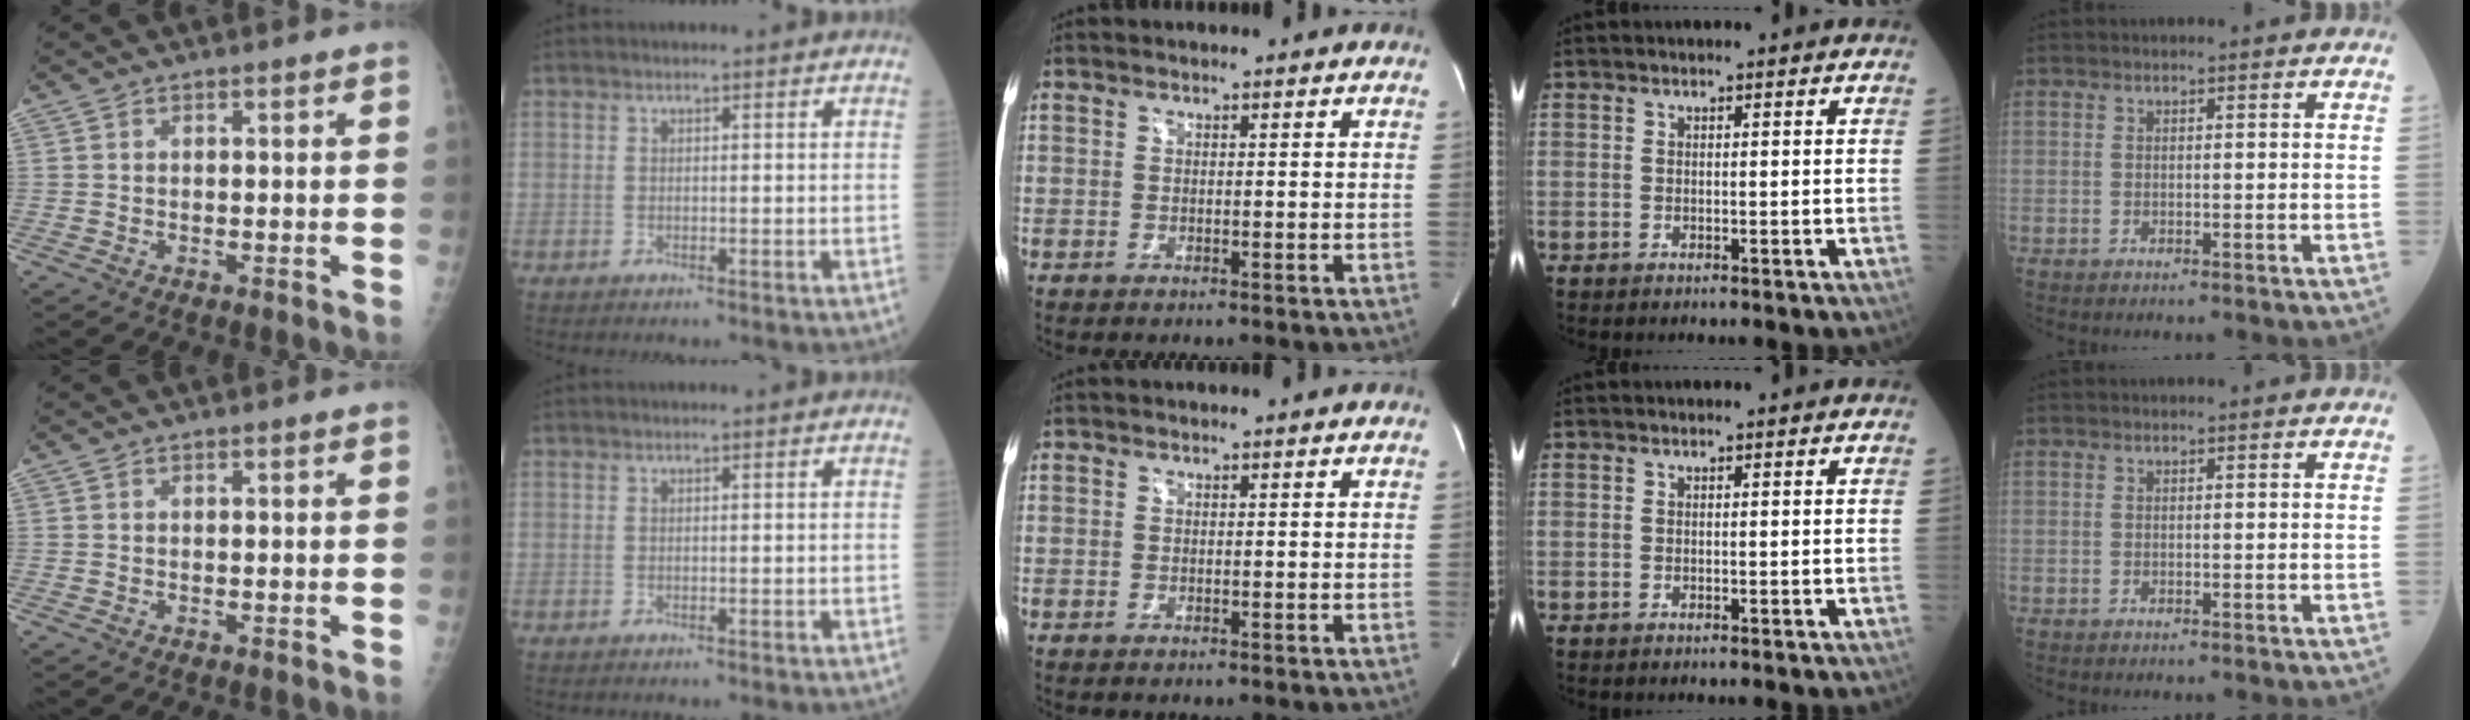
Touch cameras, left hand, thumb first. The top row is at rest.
{}